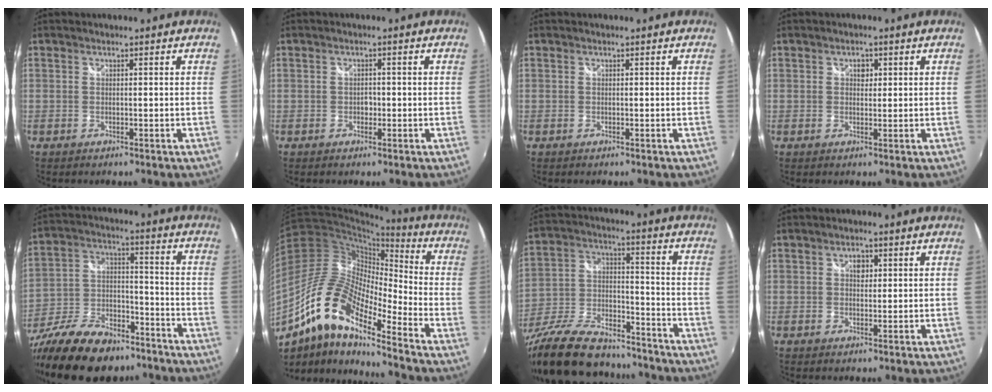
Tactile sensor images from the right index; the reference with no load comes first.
{"total": 1.3, "force": [-0.5, 1.1, 0.4], "torque": [-0.007, 0.000, -0.007]}
{"total": 0.0}
{"total": 1.7, "force": [0.5, 1.4, 0.8], "torque": [-0.009, 0.005, 0.007]}
{"total": 23.3, "force": [-17.0, 10.2, 12.3], "torque": [-0.259, -0.010, -0.279]}
{"total": 16.4, "force": [-10.1, 4.5, 12.1], "torque": [-0.215, 0.001, -0.211]}
{"total": 25.9, "force": [-19.6, 10.2, 13.4], "torque": [-0.281, -0.016, -0.317]}
{"total": 2.0, "force": [0.5, 1.5, 1.2], "torque": [-0.016, 0.005, 0.007]}